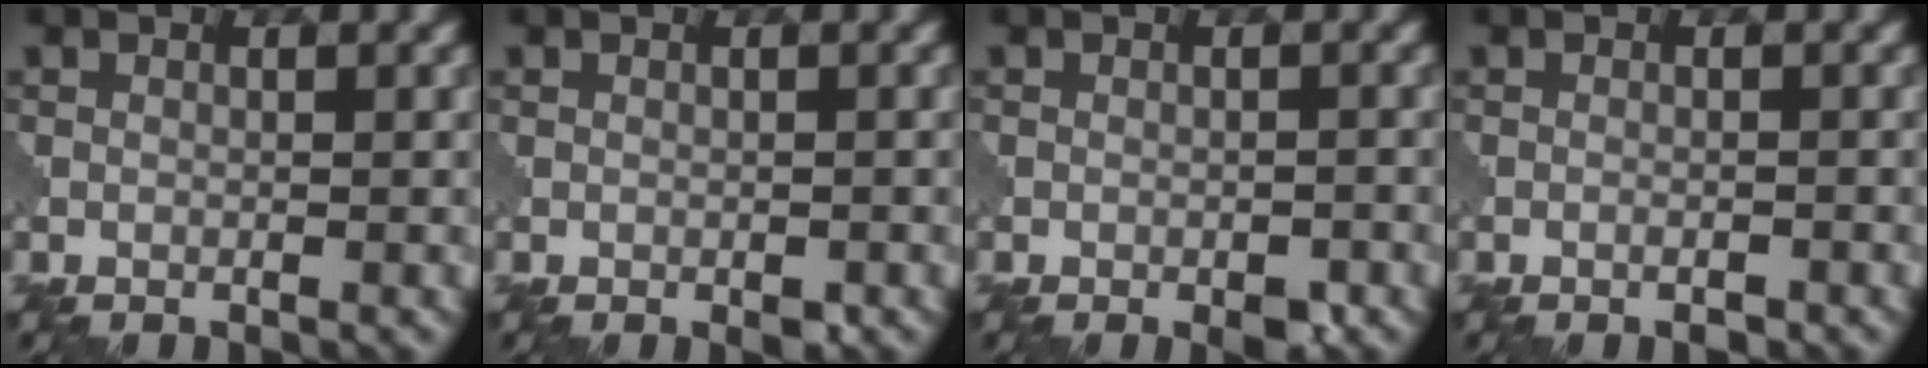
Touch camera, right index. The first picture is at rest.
{"total": 1.0, "force": [-0.4, 0.5, 0.8], "torque": [-0.015, -0.005, -0.005]}
{"total": 1.7, "force": [-1.0, 0.6, 1.2], "torque": [-0.016, -0.002, -0.015]}
{"total": 0.9, "force": [-0.7, 0.1, 0.6], "torque": [-0.012, -0.001, -0.014]}